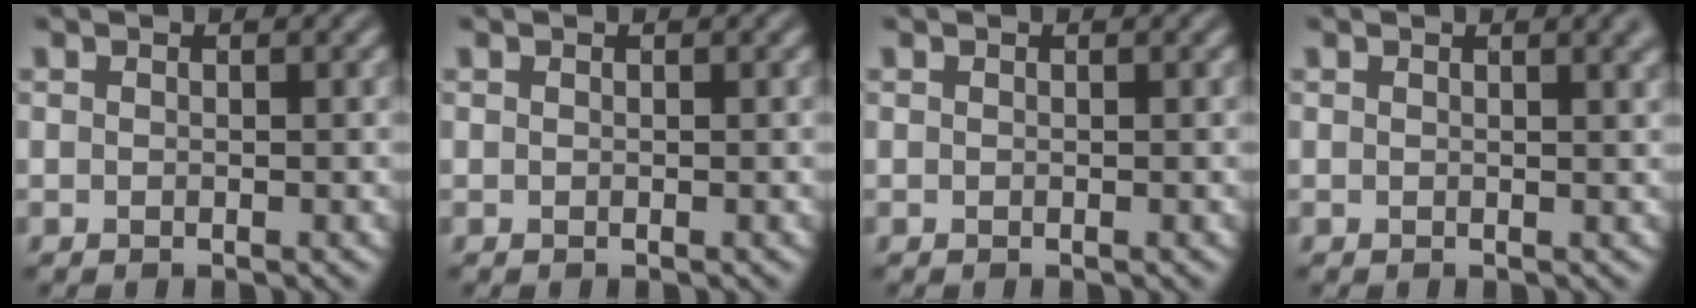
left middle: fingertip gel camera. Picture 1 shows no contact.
{"total": 0.0}
{"total": 0.0}
{"total": 2.1, "force": [1.1, 0.8, 1.6], "torque": [-0.007, 0.006, 0.011]}